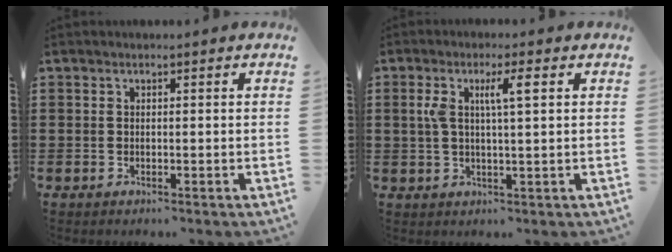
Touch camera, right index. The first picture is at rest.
{"total": 5.1, "force": [1.3, 0.9, 4.9], "torque": [-0.104, 0.001, 0.016]}